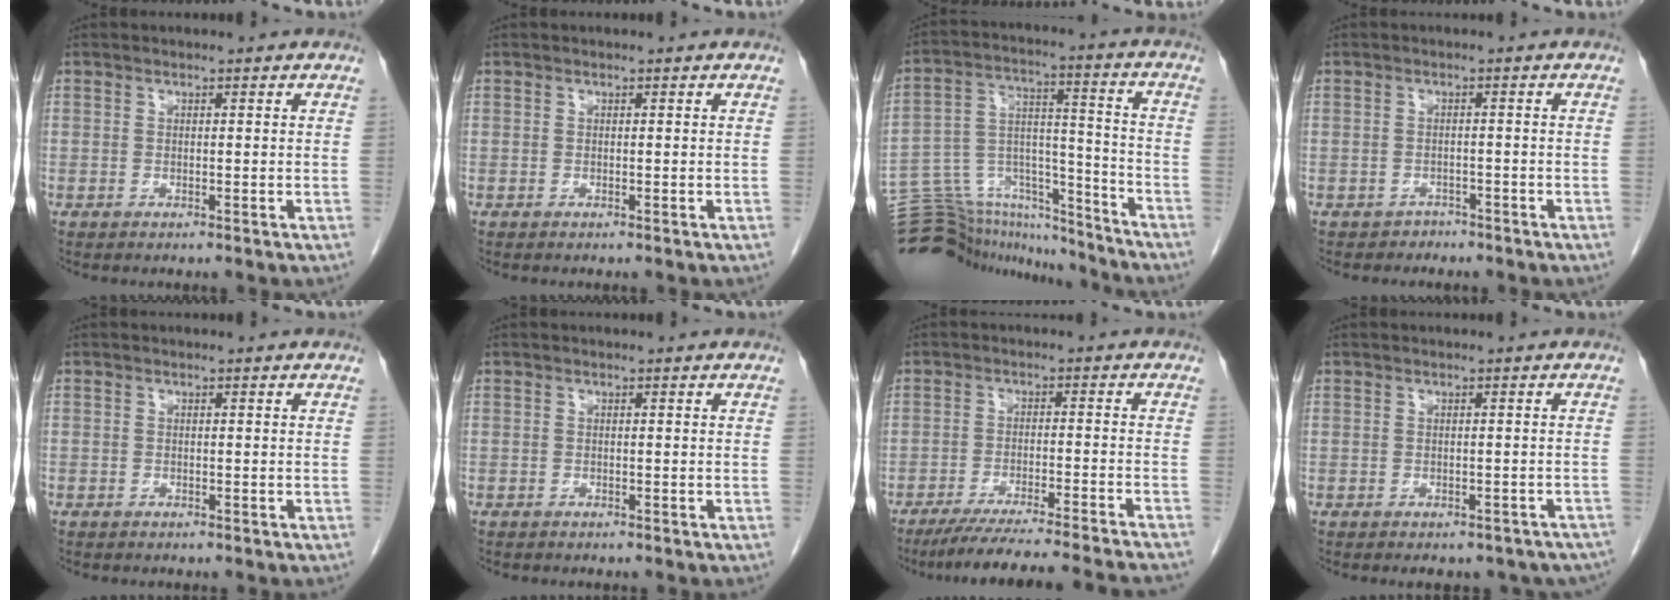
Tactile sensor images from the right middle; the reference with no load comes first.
{"total": 0.0}
{"total": 20.0, "force": [-18.8, 5.7, 3.7], "torque": [-0.093, 0.060, -0.288]}
{"total": 1.8, "force": [-1.5, 1.1, -0.4], "torque": [-0.006, 0.004, -0.025]}
{"total": 0.9, "force": [-0.7, 0.5, 0.1], "torque": [-0.008, 0.003, -0.013]}
{"total": 1.2, "force": [-1.0, 0.5, 0.4], "torque": [-0.011, -0.001, -0.015]}
{"total": 20.0, "force": [-18.2, -0.9, 8.1], "torque": [-0.097, -0.045, -0.254]}
{"total": 12.0, "force": [-10.2, 5.0, 3.9], "torque": [-0.059, 0.005, -0.099]}